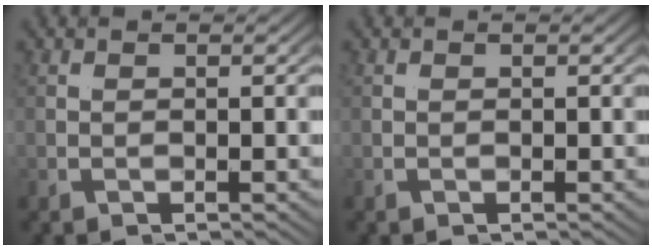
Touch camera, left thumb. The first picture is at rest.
{"total": 0.0}